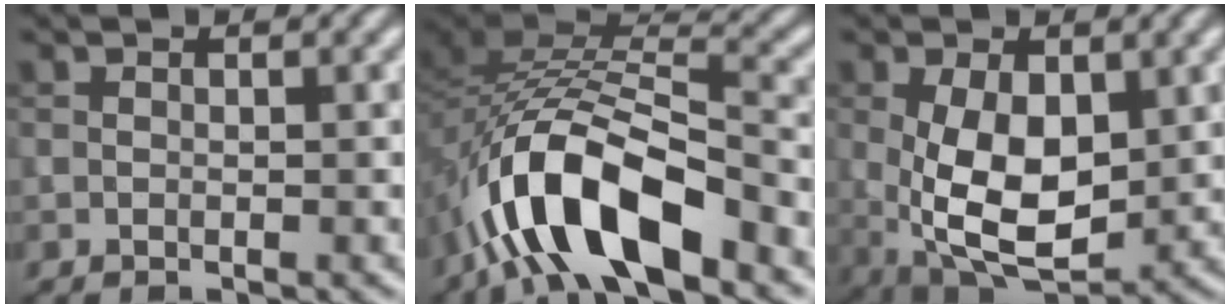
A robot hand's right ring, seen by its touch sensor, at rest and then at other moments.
{"total": 11.4, "force": [-6.2, 4.7, 8.3], "torque": [-0.155, 0.008, -0.120]}
{"total": 8.3, "force": [0.1, 4.7, 6.9], "torque": [-0.139, -0.012, 0.011]}